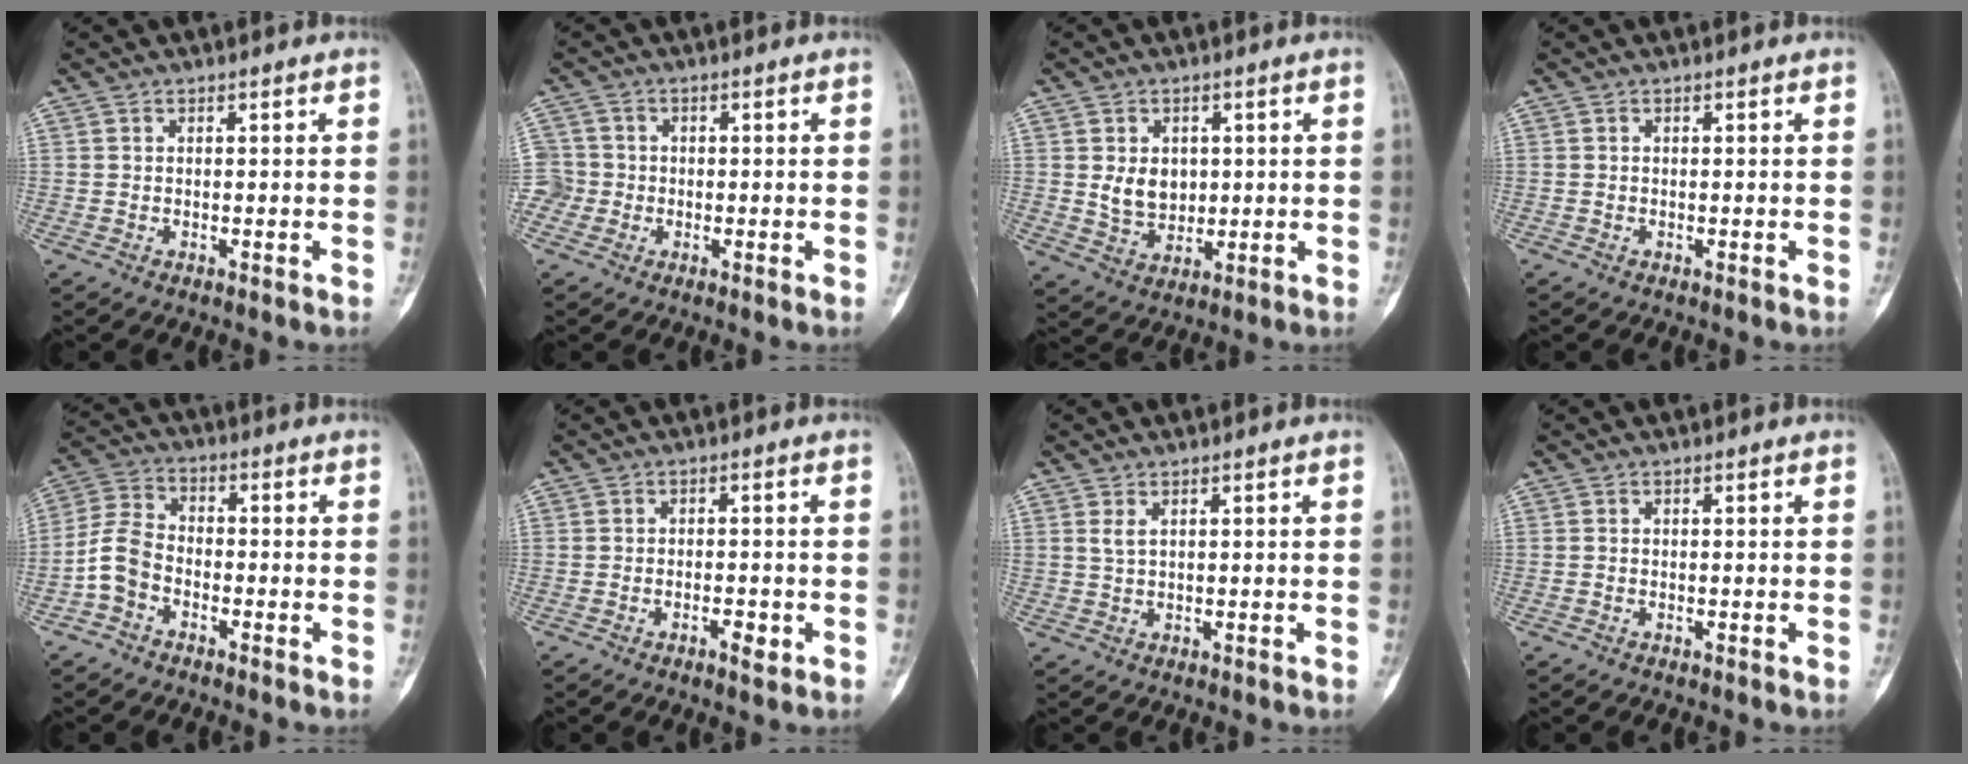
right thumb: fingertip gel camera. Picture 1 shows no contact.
{"total": 4.1, "force": [-0.8, 4.0, 0.3], "torque": [0.011, 0.013, -0.020]}
{"total": 6.5, "force": [1.0, 5.1, 3.9], "torque": [-0.041, -0.011, 0.028]}
{"total": 0.0}
{"total": 7.0, "force": [-3.0, 4.8, 4.1], "torque": [-0.078, 0.028, -0.071]}
{"total": 2.7, "force": [-1.3, 1.1, 2.1], "torque": [-0.028, 0.004, -0.020]}
{"total": 1.6, "force": [0.8, 0.5, 1.2], "torque": [-0.030, 0.002, 0.023]}
{"total": 0.0}